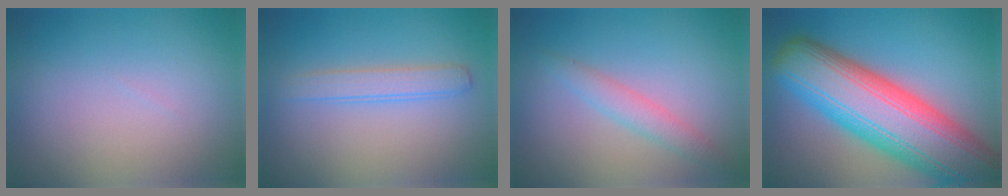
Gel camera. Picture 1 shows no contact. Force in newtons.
{"total": 2.1, "press": 2.1, "slide": 0.1}
{"total": 2.0, "press": 2.0, "slide": 0.2}
{"total": 14.7, "press": 14.7, "slide": 0.8}